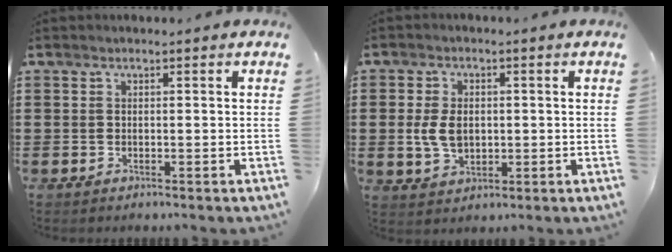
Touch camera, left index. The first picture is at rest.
{"total": 5.2, "force": [0.1, 3.5, 3.9], "torque": [-0.093, 0.007, -0.003]}